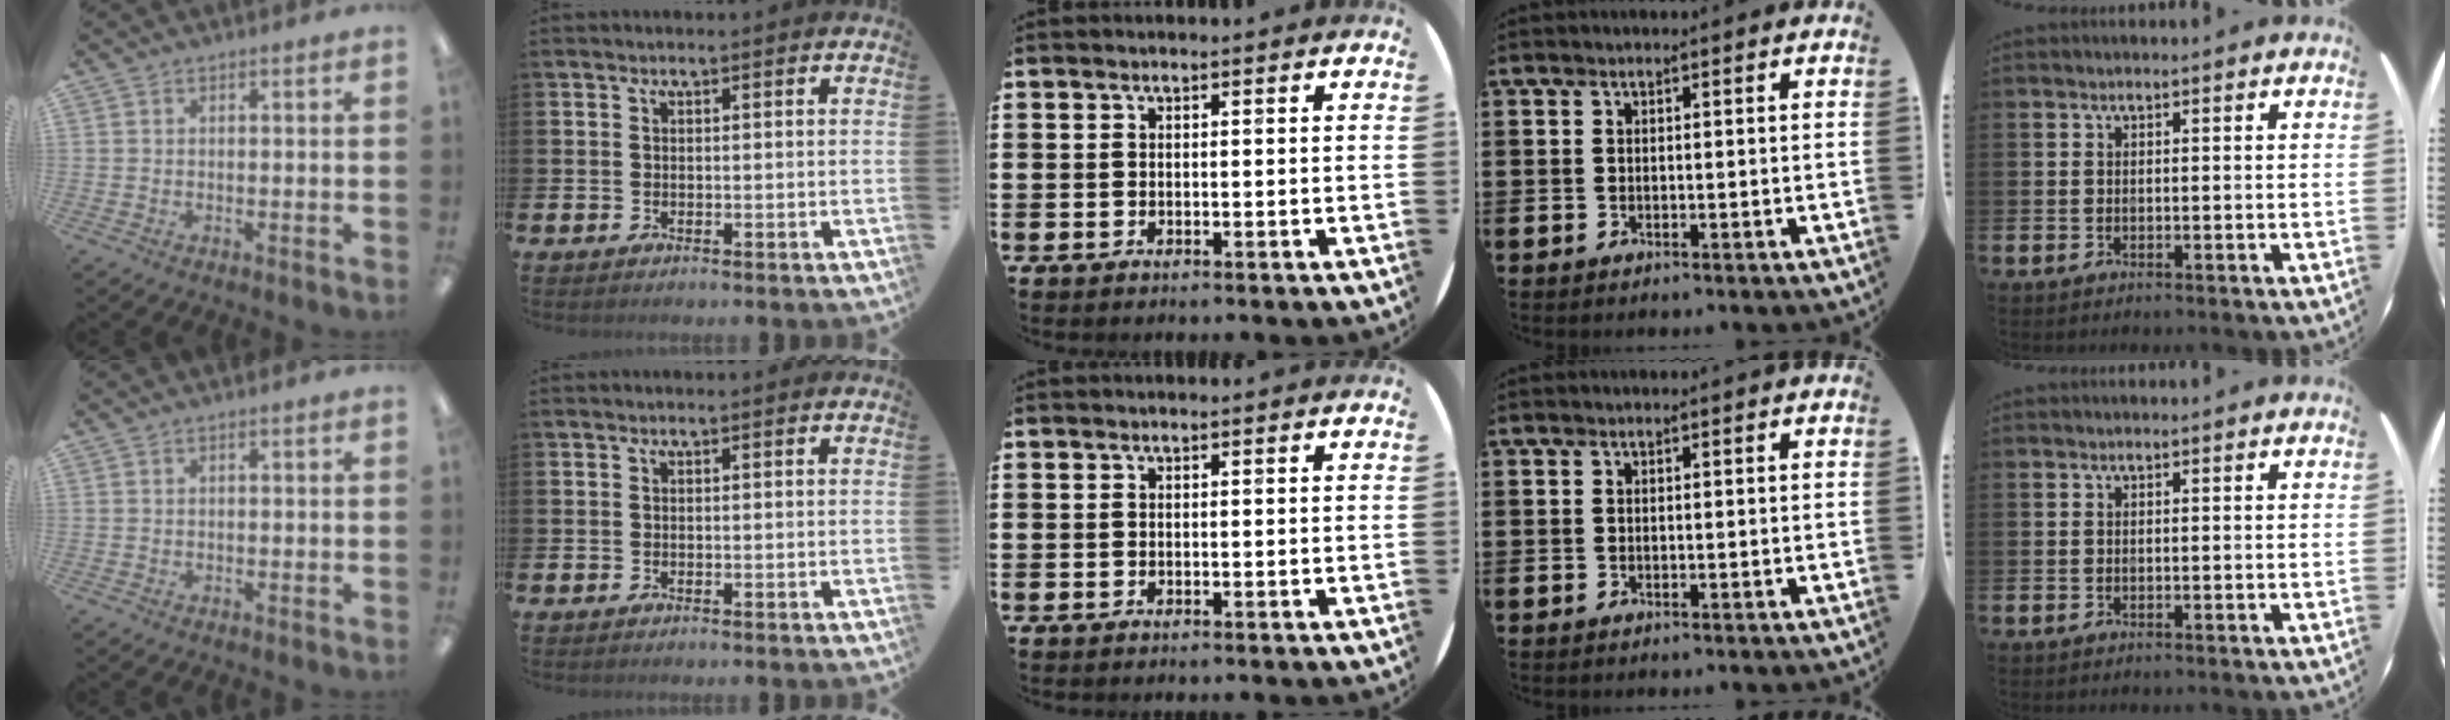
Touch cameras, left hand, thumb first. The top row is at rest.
{}